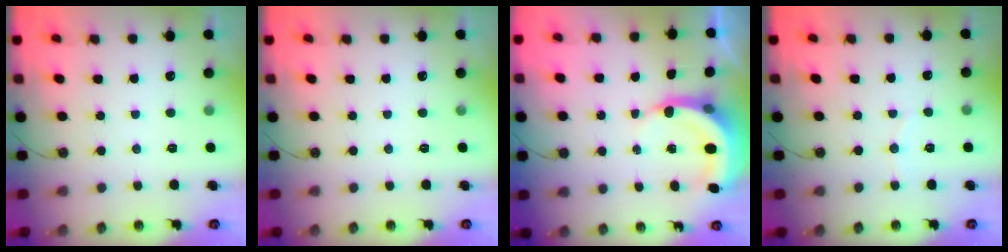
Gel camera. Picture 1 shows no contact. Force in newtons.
{"total": 0.0}
{"total": 5.3, "press": 5.3, "slide": 0.6}
{"total": 3.7, "press": 3.7, "slide": 0.3}